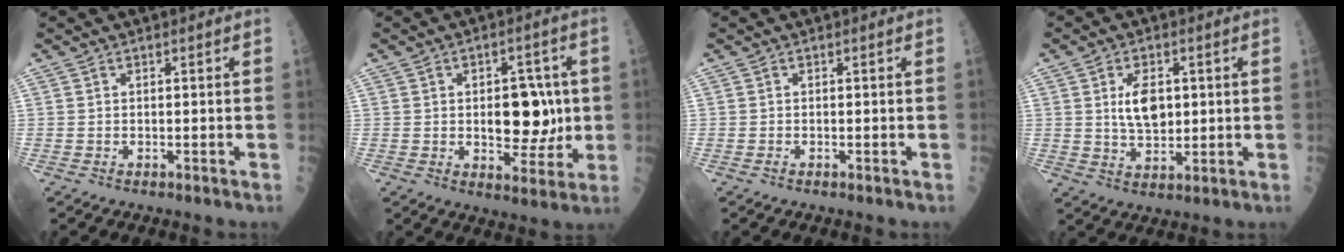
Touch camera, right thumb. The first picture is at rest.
{"total": 10.5, "force": [0.4, 6.2, 8.4], "torque": [-0.068, -0.003, 0.012]}
{"total": 0.0}
{"total": 7.2, "force": [1.4, 4.2, 5.7], "torque": [-0.078, -0.010, 0.028]}